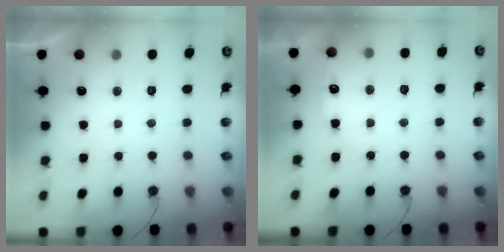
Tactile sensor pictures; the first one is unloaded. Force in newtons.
{"total": 6.1, "press": 6.1, "slide": 0.5}